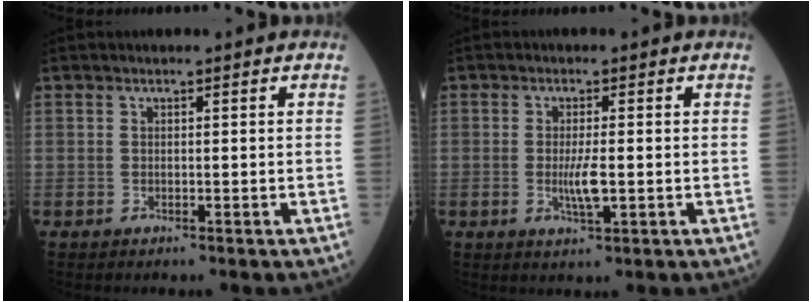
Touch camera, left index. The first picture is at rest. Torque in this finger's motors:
{"motor_torque": [0.54, -0.18, 0.07, 0.07]}